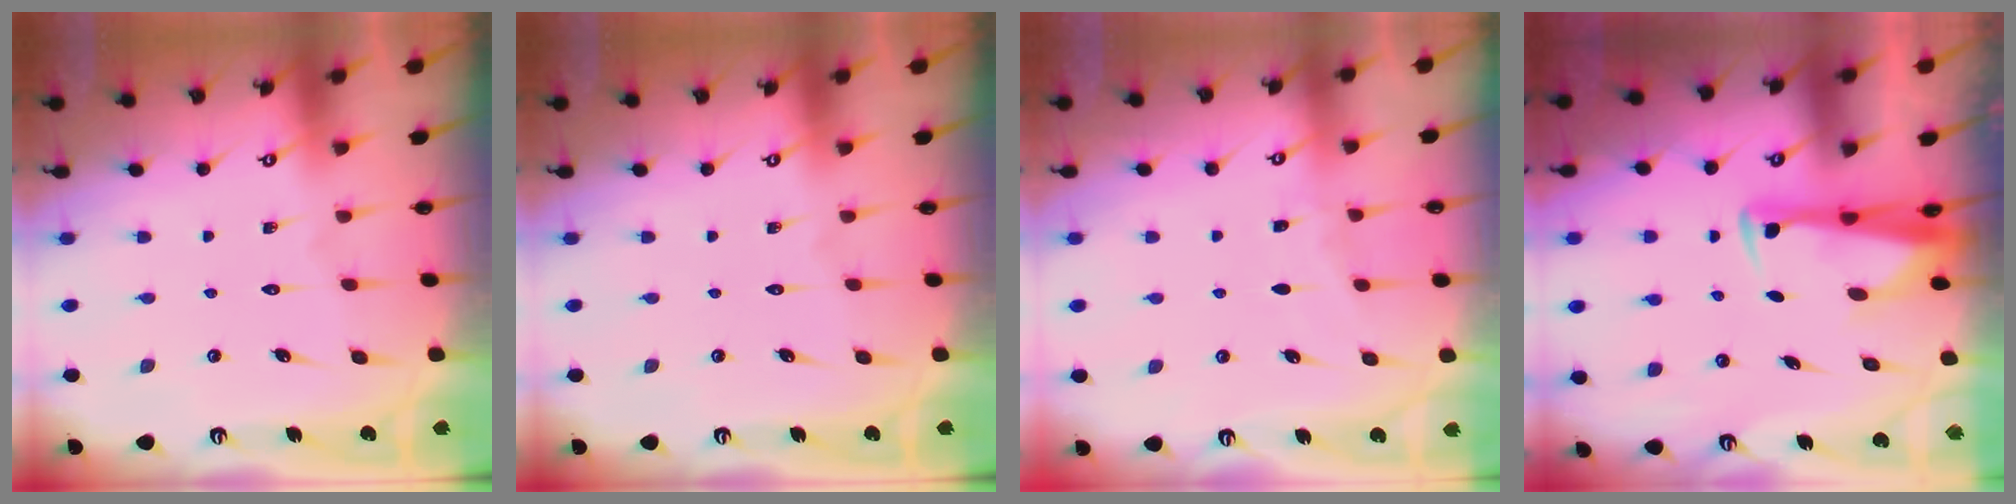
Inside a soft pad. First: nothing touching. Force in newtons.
{"total": 0.0}
{"total": 2.8, "press": 2.8, "slide": 0.4}
{"total": 3.4, "press": 3.3, "slide": 0.9}